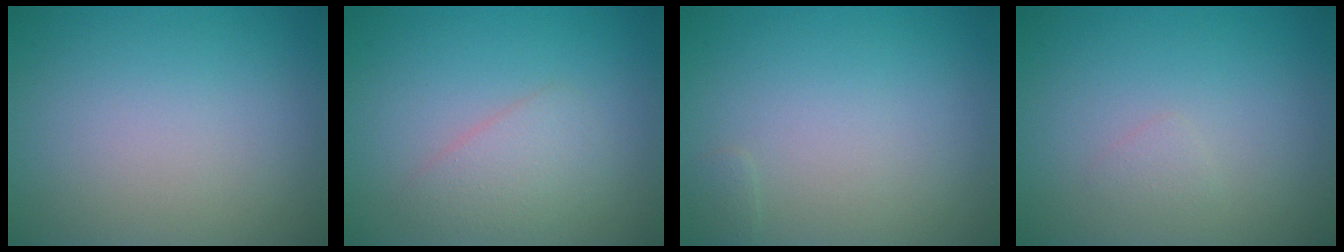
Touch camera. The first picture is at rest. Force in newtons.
{"total": 2.3, "press": 2.3, "slide": 0.1}
{"total": 0.5, "press": 0.5, "slide": 0.0}
{"total": 0.7, "press": 0.7, "slide": 0.1}